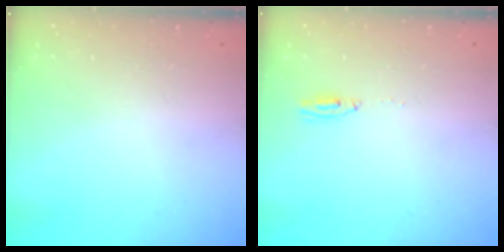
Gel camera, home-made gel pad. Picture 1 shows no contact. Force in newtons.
{"total": 4.8, "press": 2.7, "slide": 4.0}